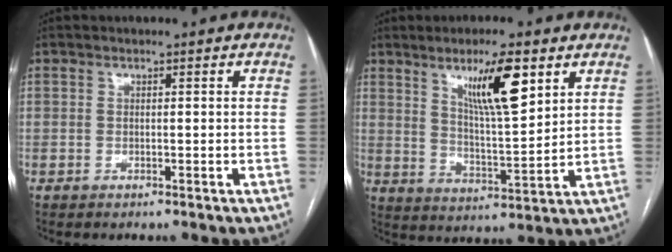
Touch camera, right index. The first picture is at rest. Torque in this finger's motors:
{"motor_torque": [1.11, 1.02, 0.49, 0.07]}